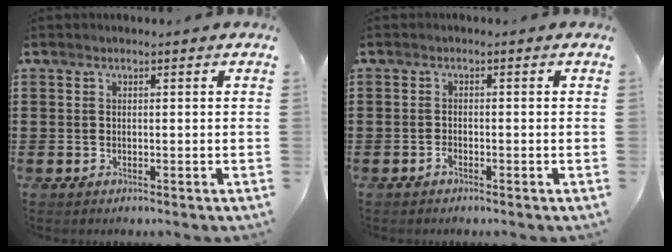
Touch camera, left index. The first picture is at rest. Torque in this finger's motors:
{"motor_torque": [-0.11, 0.12, 0.00, 0.02]}